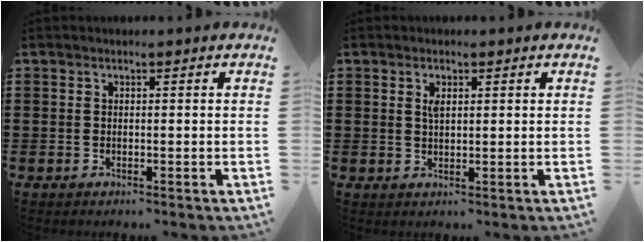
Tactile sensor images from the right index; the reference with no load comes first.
{"total": 1.8, "force": [0.7, 0.7, 1.5], "torque": [-0.033, 0.003, 0.011]}